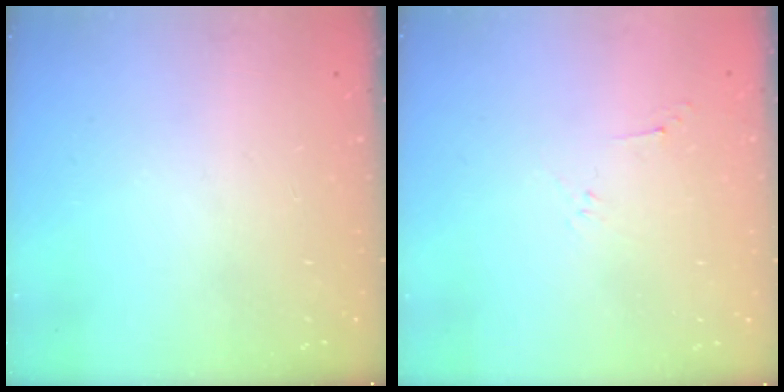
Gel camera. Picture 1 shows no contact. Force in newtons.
{"total": 2.8, "press": 2.7, "slide": 0.6}